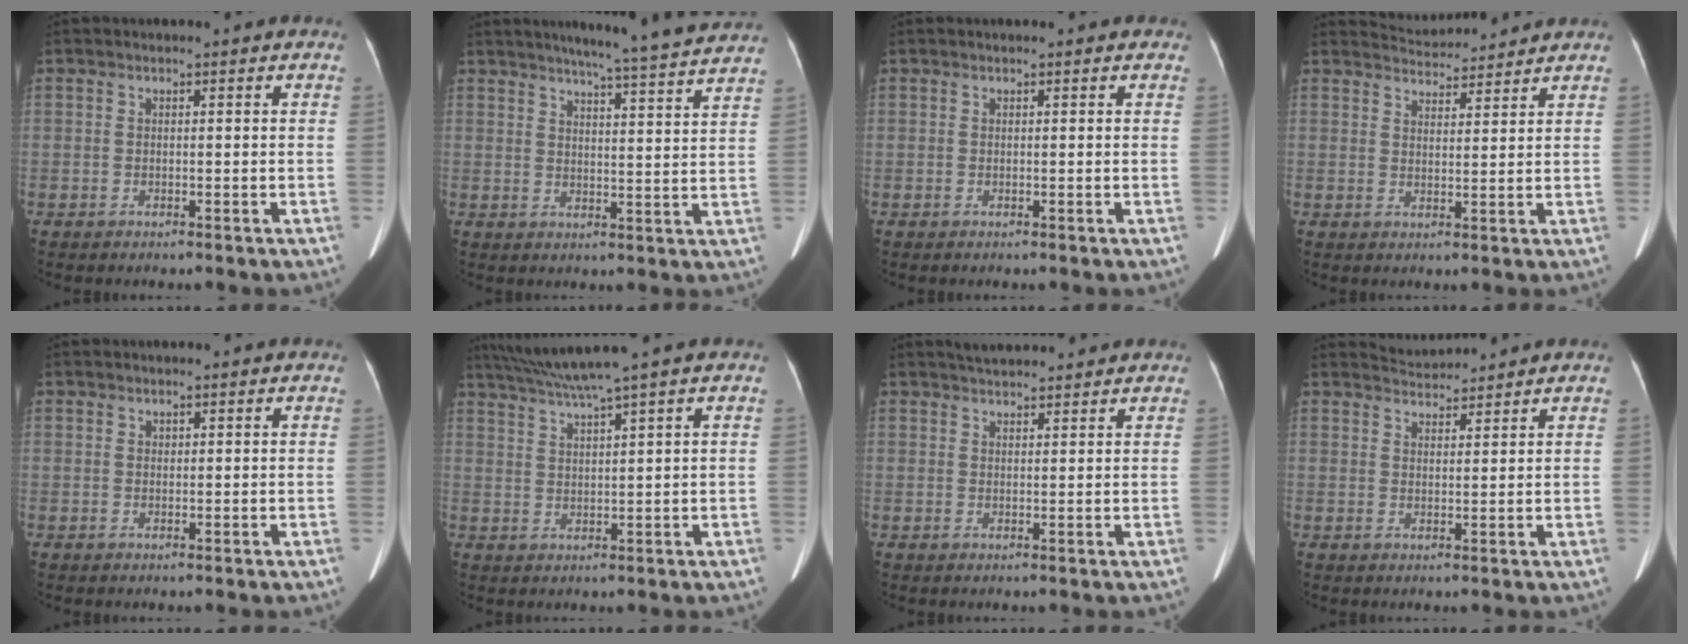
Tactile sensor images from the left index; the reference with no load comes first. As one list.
[{"total": 16.6, "force": [15.0, -0.8, 7.1], "torque": [-0.112, -0.021, 0.178]}, {"total": 1.0, "force": [0.8, 0.5, 0.4], "torque": [-0.008, 0.013, 0.003]}, {"total": 6.4, "force": [6.4, 0.5, 0.2], "torque": [-0.012, 0.020, 0.093]}, {"total": 0.0}, {"total": 6.1, "force": [4.8, -2.0, 3.2], "torque": [-0.062, 0.005, 0.092]}, {"total": 4.9, "force": [4.6, 0.9, 1.5], "torque": [-0.024, 0.030, 0.070]}, {"total": 3.1, "force": [3.0, -0.3, -0.6], "torque": [0.000, 0.009, 0.060]}]